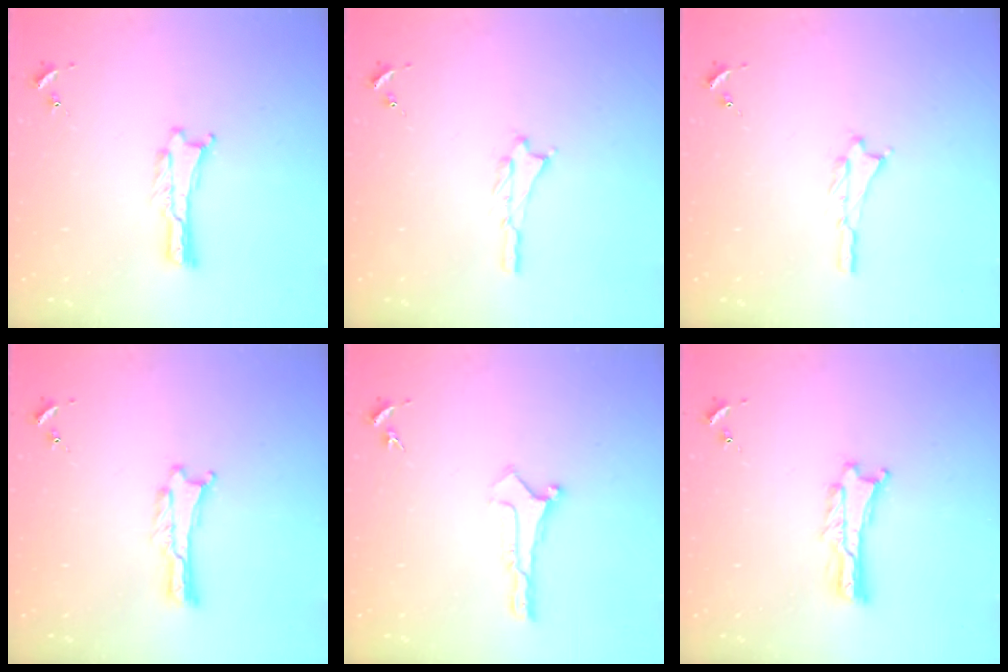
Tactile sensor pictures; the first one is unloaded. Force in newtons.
{"total": 0.8, "press": 0.8, "slide": 0.2}
{"total": 0.7, "press": 0.7, "slide": 0.1}
{"total": 0.0}
{"total": 0.0}
{"total": 0.8, "press": 0.8, "slide": 0.2}